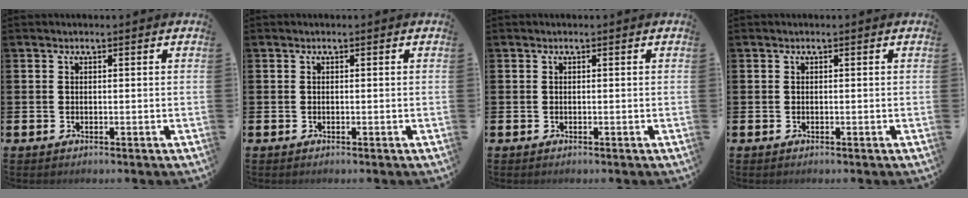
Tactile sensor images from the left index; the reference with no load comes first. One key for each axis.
{"total": 0.0}
{"total": 0.0}
{"total": 0.0}